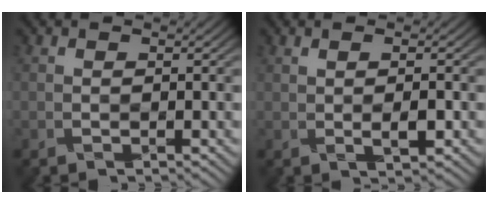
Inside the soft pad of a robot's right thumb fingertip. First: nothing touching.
{"total": 2.0, "force": [0.1, 0.3, 1.9], "torque": [-0.037, 0.003, 0.007]}